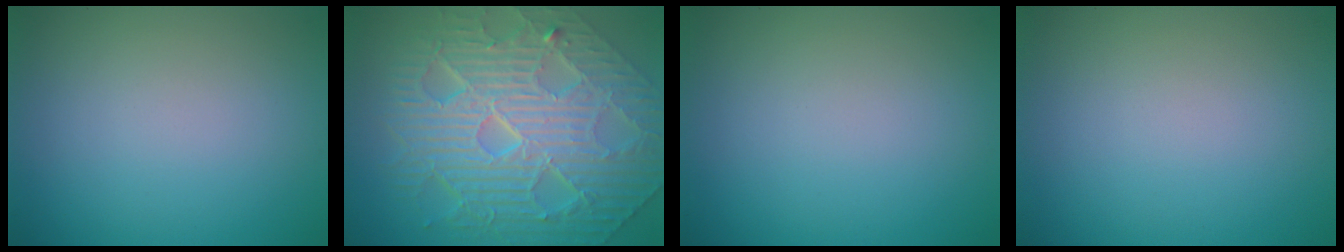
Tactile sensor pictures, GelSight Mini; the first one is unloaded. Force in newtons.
{"total": 11.5, "press": 7.6, "slide": 8.6}
{"total": 0.0}
{"total": 0.0}